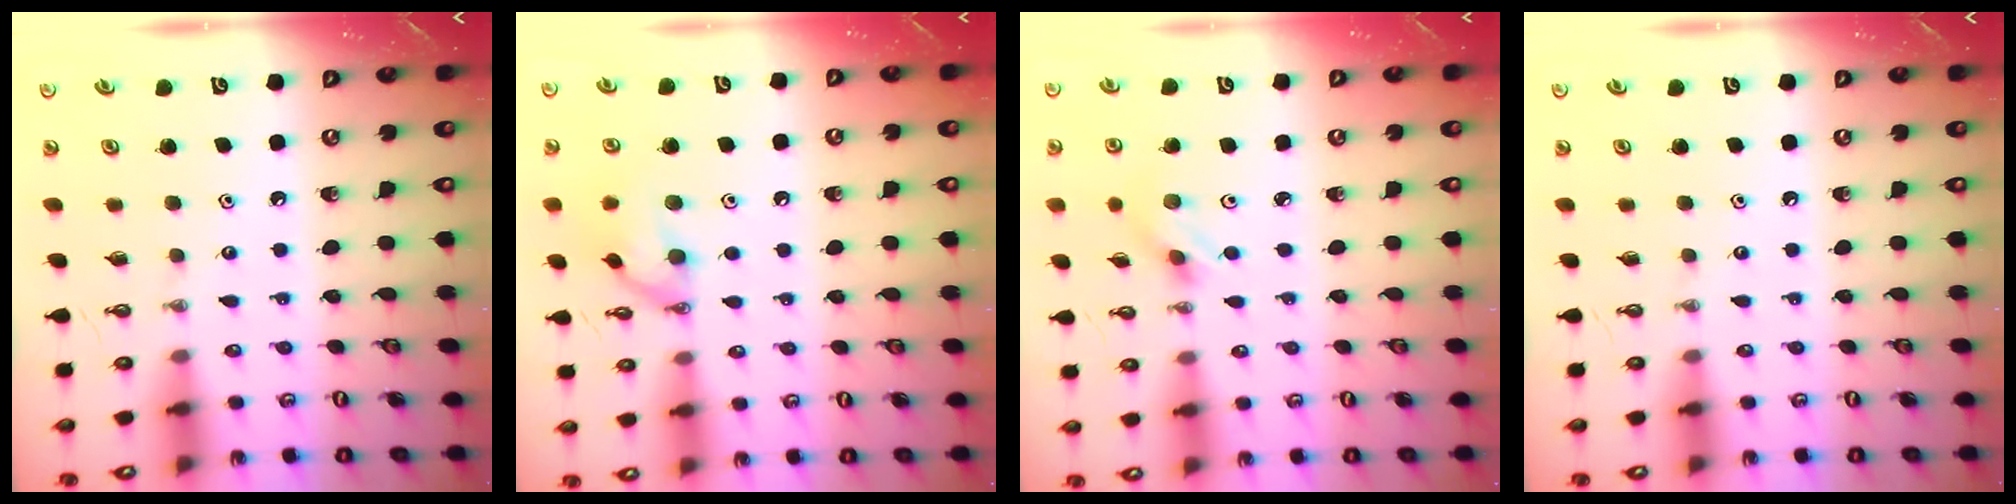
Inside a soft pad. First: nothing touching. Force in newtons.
{"total": 12.0, "press": 11.8, "slide": 1.6}
{"total": 2.0, "press": 1.9, "slide": 0.4}
{"total": 0.0}